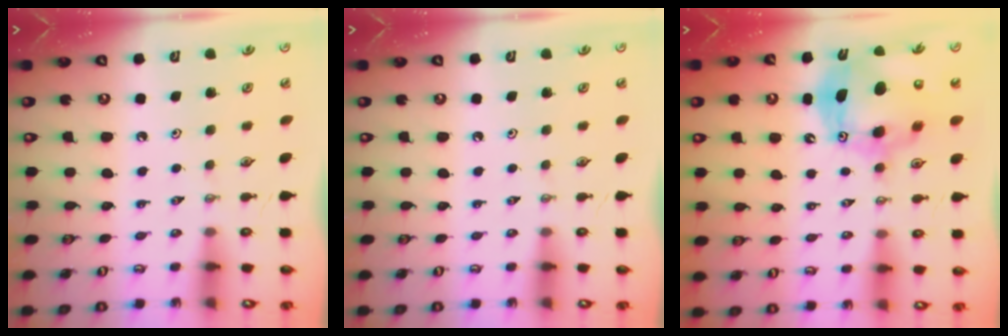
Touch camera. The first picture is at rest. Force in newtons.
{"total": 0.0}
{"total": 15.5, "press": 15.3, "slide": 2.8}